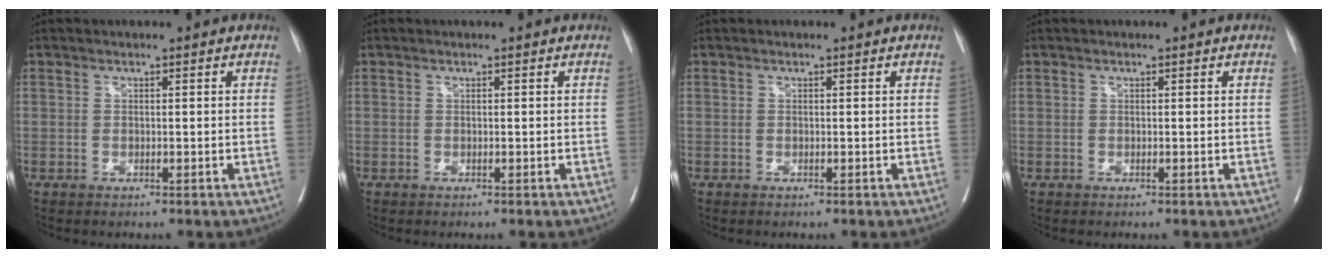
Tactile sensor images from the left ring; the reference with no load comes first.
{"total": 0.0}
{"total": 0.0}
{"total": 0.0}